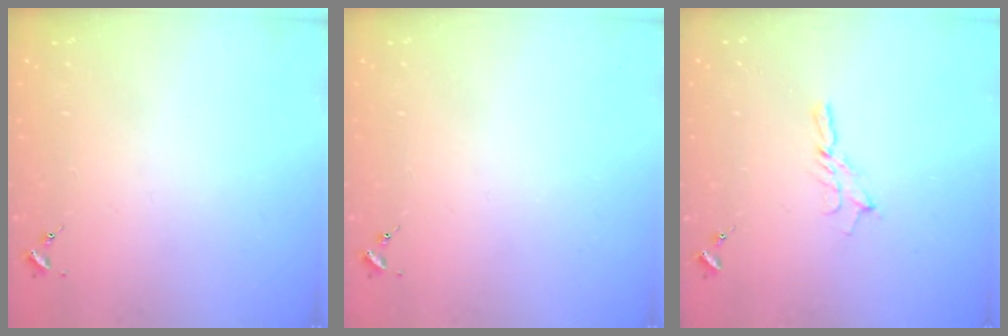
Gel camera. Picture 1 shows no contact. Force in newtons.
{"total": 0.0}
{"total": 5.6, "press": 5.6, "slide": 0.2}